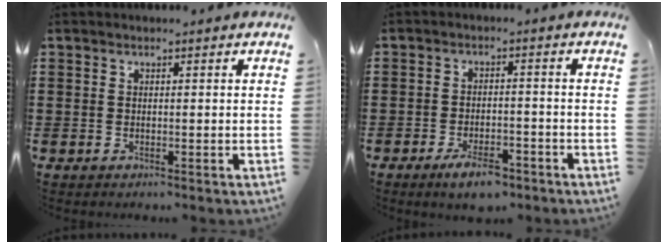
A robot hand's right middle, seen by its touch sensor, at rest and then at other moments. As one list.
[{"total": 4.5, "force": [-3.2, 1.4, 2.9], "torque": [-0.051, 0.006, -0.059]}]